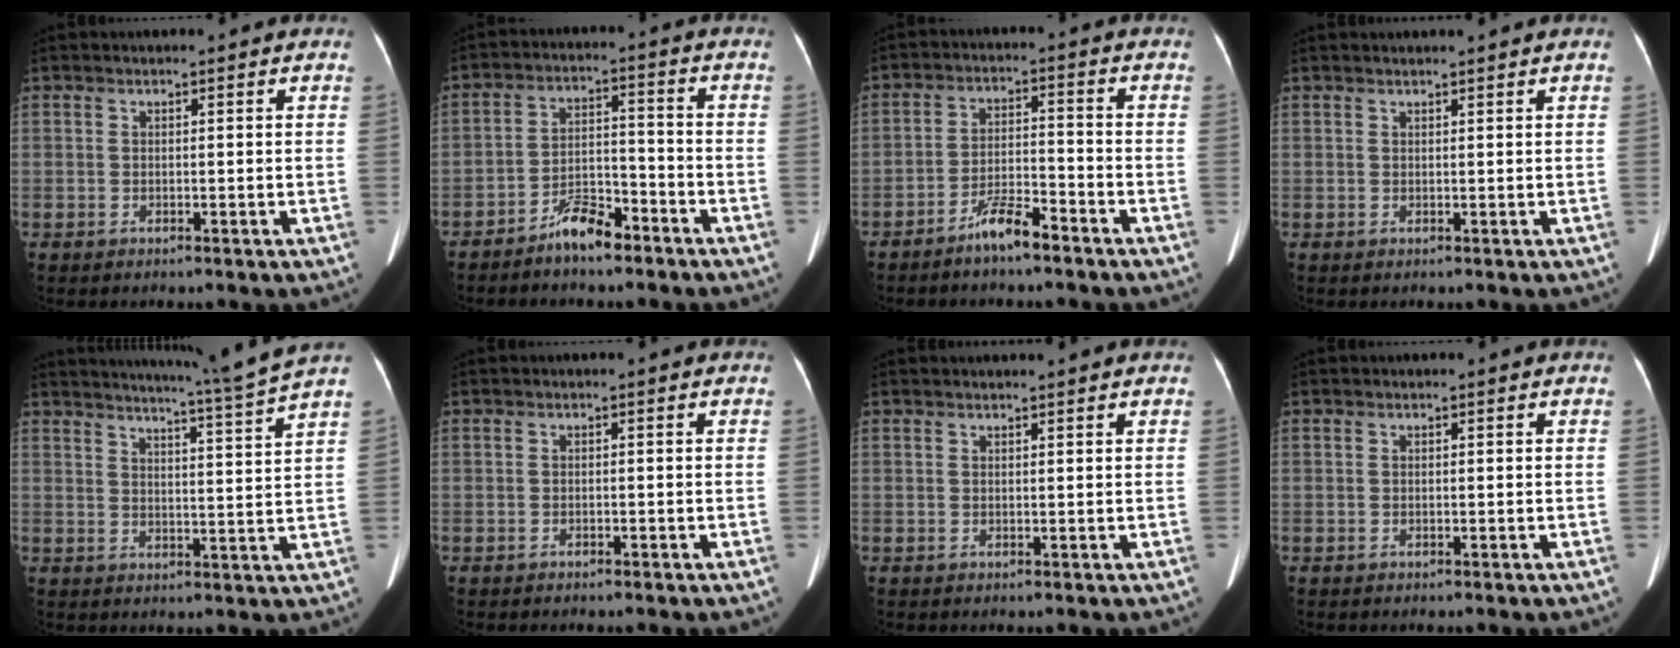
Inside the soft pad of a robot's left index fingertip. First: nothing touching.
{"total": 6.4, "force": [-5.2, 1.8, 3.1], "torque": [-0.062, 0.002, -0.097]}
{"total": 5.6, "force": [-4.7, 0.7, 3.1], "torque": [-0.062, -0.007, -0.090]}
{"total": 1.8, "force": [1.6, -0.3, 0.7], "torque": [-0.009, 0.012, 0.023]}
{"total": 11.0, "force": [9.8, -3.2, 3.9], "torque": [-0.067, -0.047, 0.134]}
{"total": 0.7, "force": [-0.7, 0.1, 0.0], "torque": [-0.007, -0.006, -0.015]}
{"total": 2.4, "force": [2.2, -0.1, 0.8], "torque": [-0.011, 0.016, 0.028]}
{"total": 0.0}